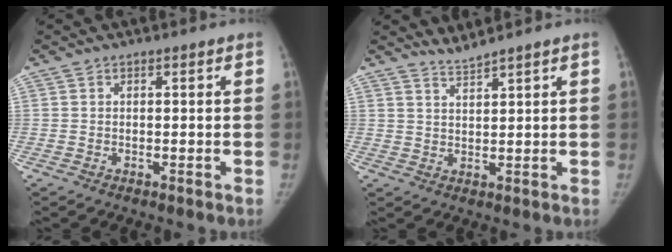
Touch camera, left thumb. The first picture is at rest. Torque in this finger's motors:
{"motor_torque": [-0.12, 0.20, -0.07, 0.25, -0.04]}